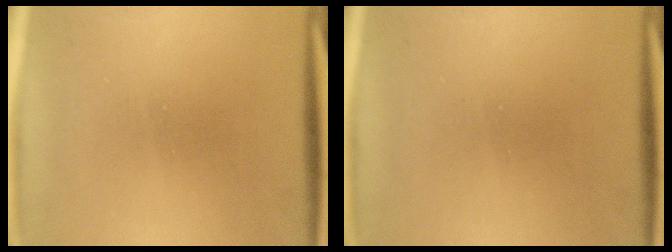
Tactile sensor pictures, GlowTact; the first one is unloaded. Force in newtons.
{"total": 0.0}